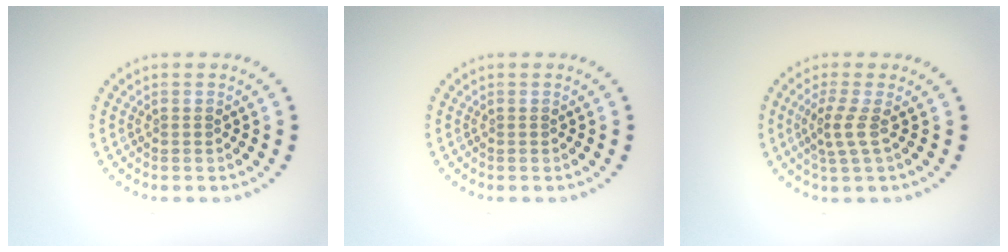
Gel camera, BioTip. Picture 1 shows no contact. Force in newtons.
{"total": 0.0}
{"total": 2.2, "press": 1.5, "slide": 1.6}